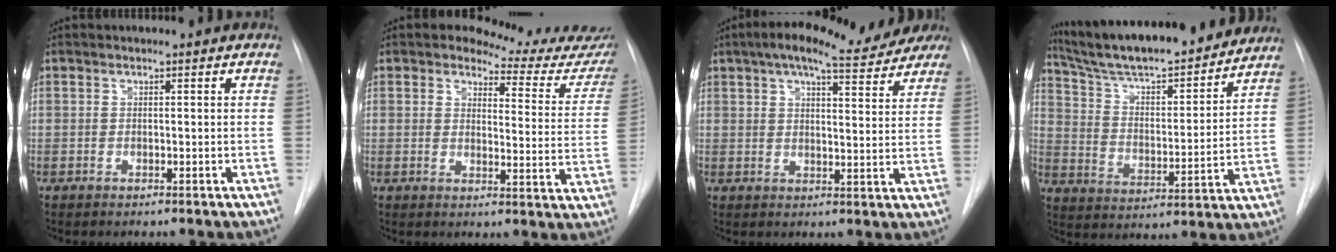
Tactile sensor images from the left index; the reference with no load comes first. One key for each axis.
{"total": 13.0, "fx": 12.3, "fy": 2.9, "fz": 3.1, "tx": -0.018, "ty": -0.065, "tz": 0.118}
{"total": 17.2, "fx": 14.3, "fy": 4.0, "fz": 8.6, "tx": -0.127, "ty": 0.027, "tz": 0.179}
{"total": 24.1, "fx": 21.4, "fy": 3.7, "fz": 10.4, "tx": -0.173, "ty": -0.001, "tz": 0.315}